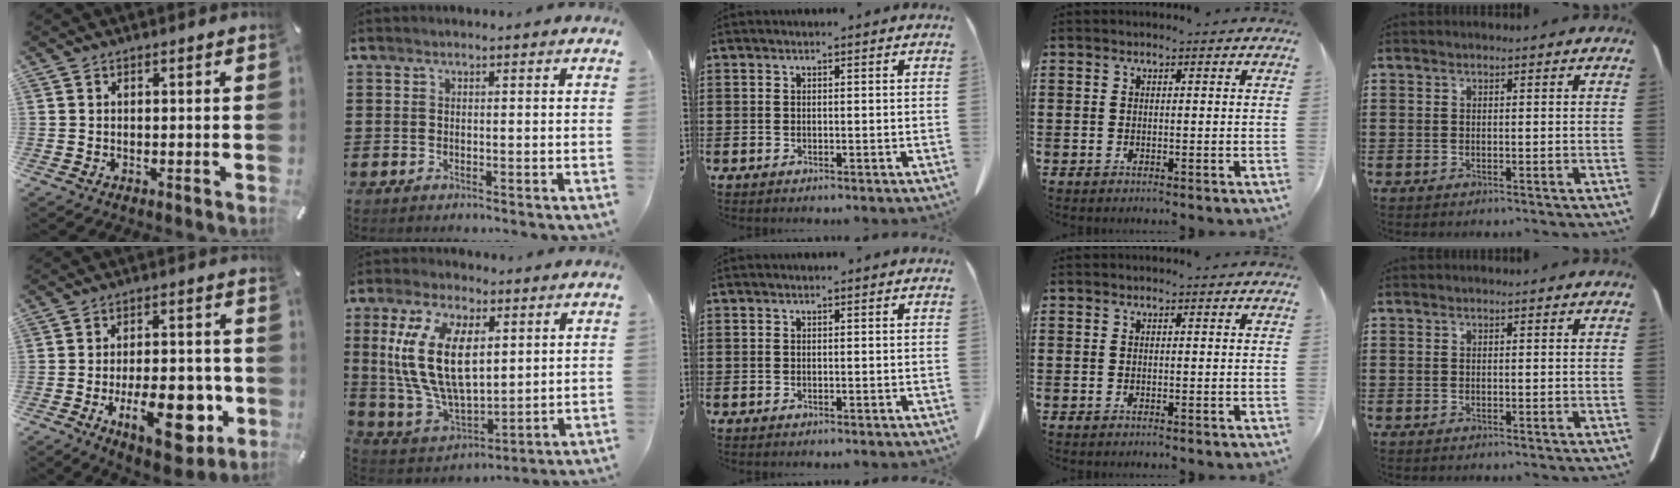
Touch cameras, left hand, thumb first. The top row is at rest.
{"thumb": {"total": 17.0, "force": [-5.0, 8.0, 14.1], "torque": [-0.194, 0.005, -0.072]}, "index": {"total": 14.5, "force": [4.3, 7.4, 11.8], "torque": [-0.275, -0.001, 0.076]}}